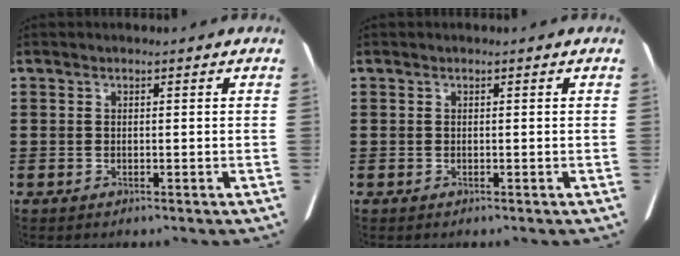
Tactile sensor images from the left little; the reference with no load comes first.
{"total": 0.0}